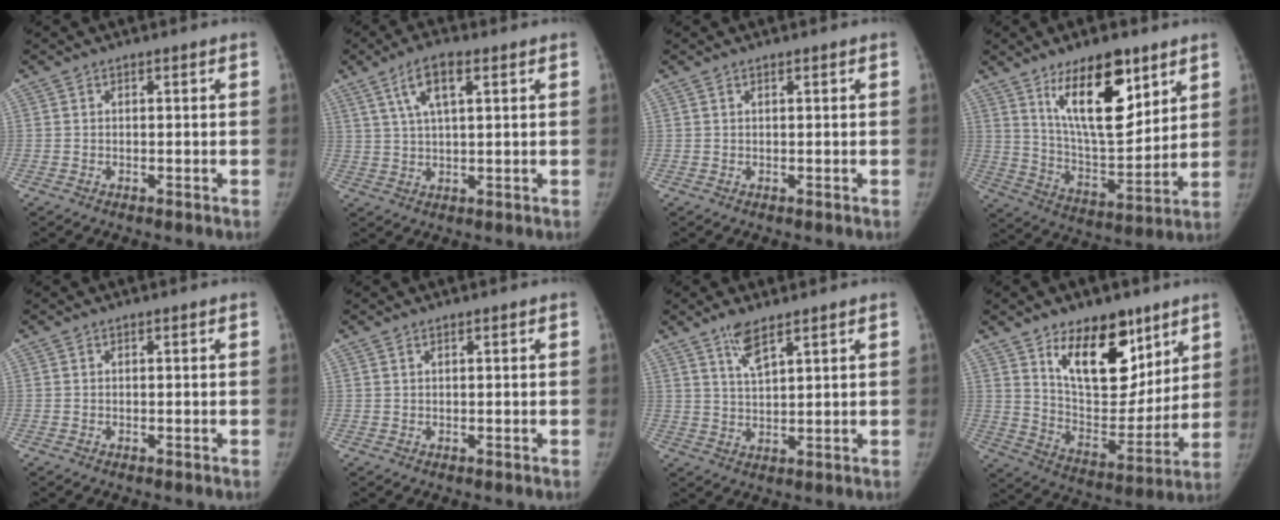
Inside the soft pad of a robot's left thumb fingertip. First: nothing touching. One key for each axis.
{"total": 7.3, "fx": 3.3, "fy": 2.4, "fz": 6.0, "tx": -0.111, "ty": 0.002, "tz": 0.065}
{"total": 0.0}
{"total": 17.1, "fx": 9.4, "fy": 6.7, "fz": 12.6, "tx": -0.162, "ty": -0.061, "tz": 0.169}
{"total": 0.0}
{"total": 0.0}
{"total": 4.5, "fx": 3.2, "fy": 1.1, "fz": 3.1, "tx": -0.054, "ty": -0.021, "tz": 0.065}
{"total": 18.9, "fx": 10.7, "fy": 10.5, "fz": 11.6, "tx": -0.111, "ty": -0.073, "tz": 0.182}